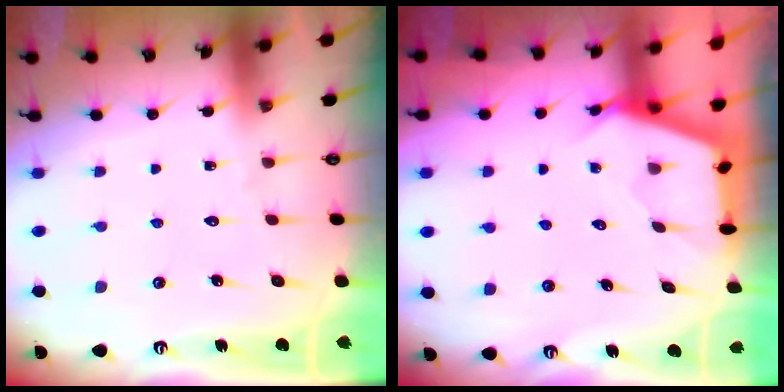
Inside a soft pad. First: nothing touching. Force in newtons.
{"total": 2.6, "press": 2.6, "slide": 0.3}